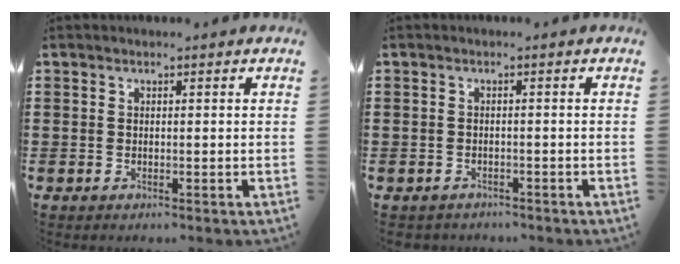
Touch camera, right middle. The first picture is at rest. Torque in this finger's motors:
{"motor_torque": [0.09, -0.07, 0.02, 0.01]}